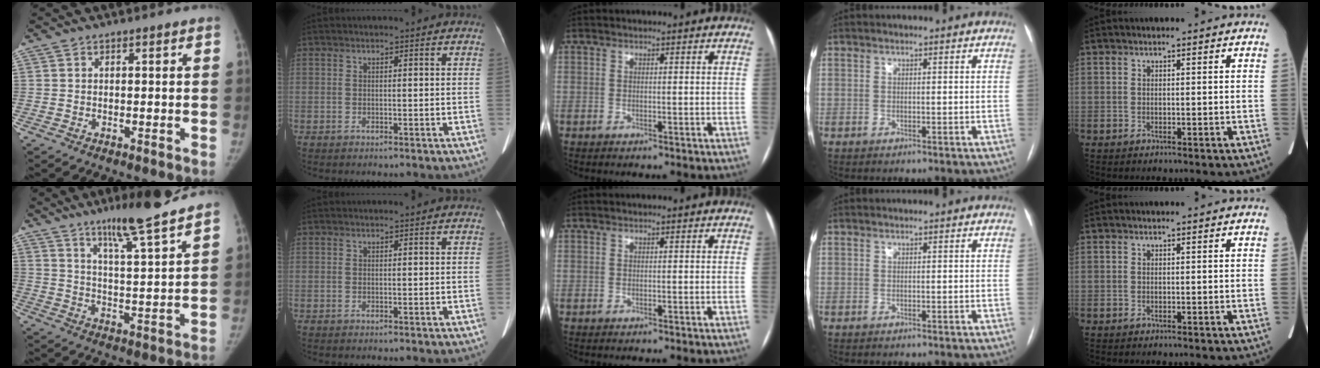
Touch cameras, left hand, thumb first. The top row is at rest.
{"thumb": {"total": 13.1, "force": [9.9, 0.9, 8.6], "torque": [-0.128, -0.061, 0.160]}}